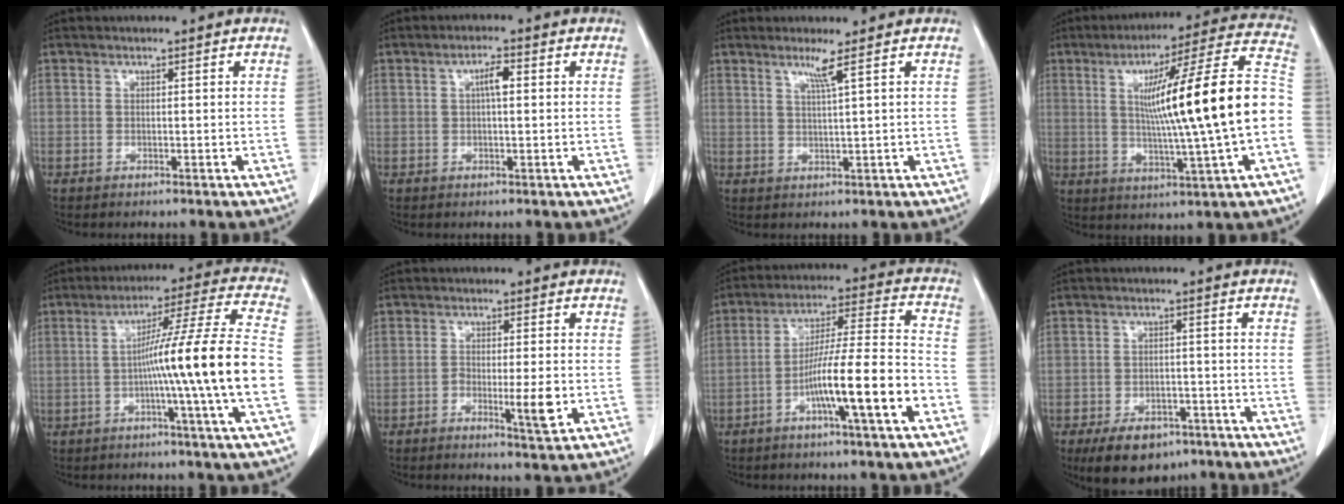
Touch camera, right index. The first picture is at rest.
{"total": 2.7, "force": [0.5, 0.6, 2.6], "torque": [-0.048, 0.005, 0.008]}
{"total": 2.8, "force": [1.6, -1.1, 2.1], "torque": [-0.043, -0.008, 0.036]}
{"total": 18.3, "force": [-2.1, -1.4, 18.1], "torque": [-0.275, 0.003, -0.043]}
{"total": 15.9, "force": [-2.8, -2.6, 15.4], "torque": [-0.239, 0.002, -0.053]}
{"total": 4.8, "force": [-1.4, 0.6, 4.5], "torque": [-0.070, -0.005, -0.019]}
{"total": 13.4, "force": [-5.5, 0.0, 12.2], "torque": [-0.210, 0.008, -0.093]}
{"total": 8.4, "force": [-5.8, 4.5, 4.1], "torque": [-0.065, 0.000, -0.085]}